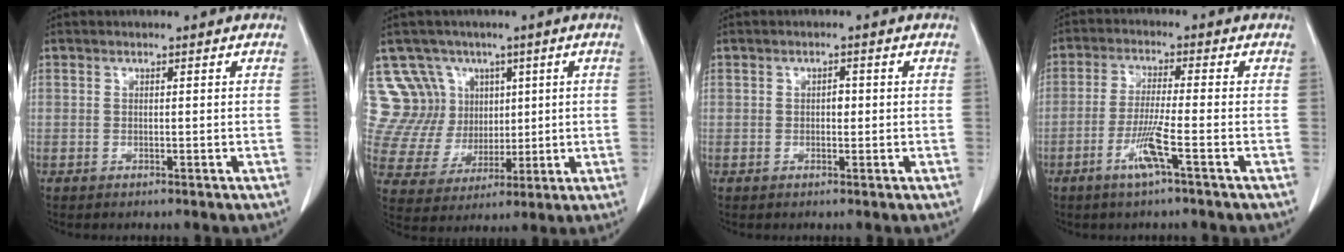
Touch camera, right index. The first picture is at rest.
{"total": 11.6, "force": [5.5, 10.2, 1.3], "torque": [-0.045, 0.054, 0.120]}
{"total": 1.2, "force": [0.0, 0.8, 1.0], "torque": [-0.015, 0.003, -0.001]}
{"total": 5.8, "force": [-2.7, -0.5, 5.1], "torque": [-0.102, -0.008, -0.054]}